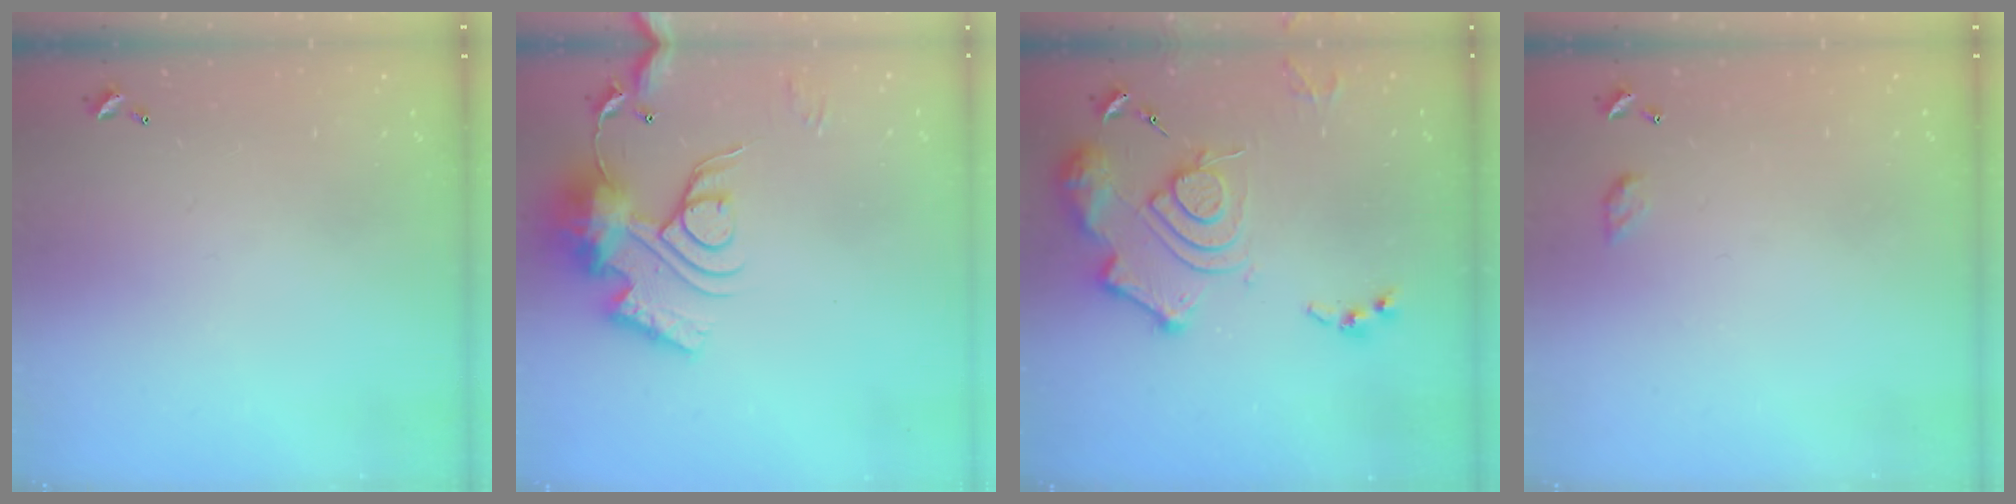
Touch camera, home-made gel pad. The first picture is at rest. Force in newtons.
{"total": 18.0, "press": 18.0, "slide": 1.7}
{"total": 15.2, "press": 15.1, "slide": 1.7}
{"total": 3.2, "press": 3.2, "slide": 0.4}